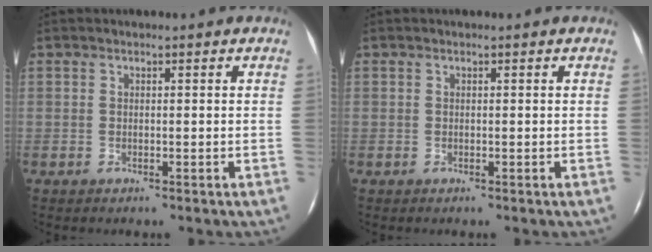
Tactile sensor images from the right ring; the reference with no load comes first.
{"total": 0.0}